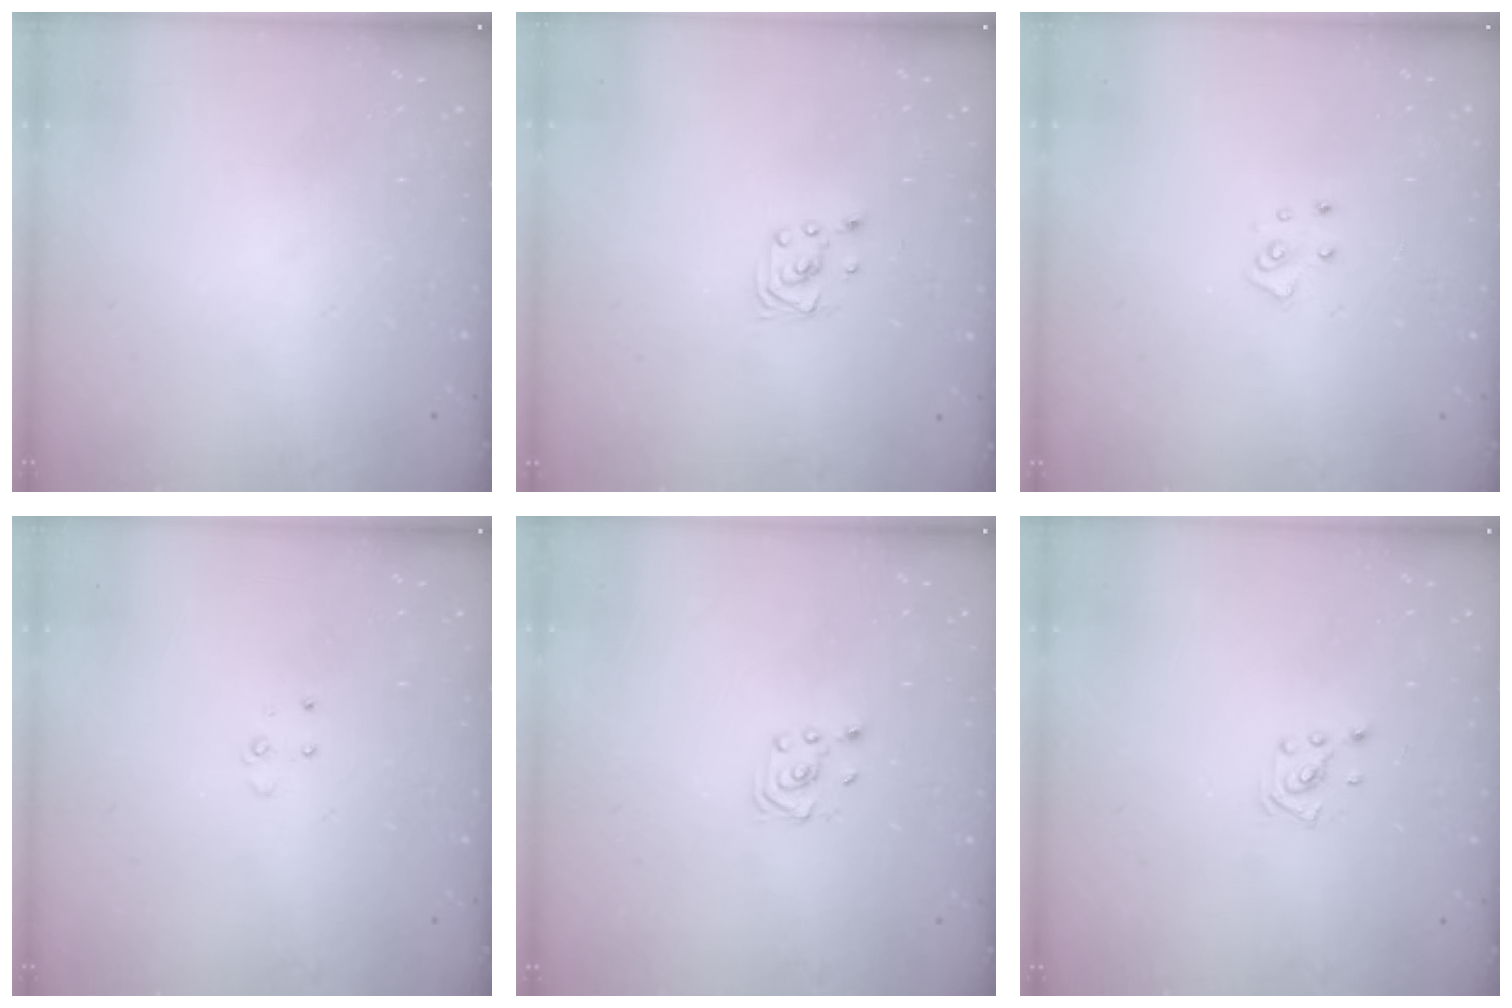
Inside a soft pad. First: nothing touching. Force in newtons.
{"total": 2.0, "press": 2.0, "slide": 0.1}
{"total": 4.0, "press": 4.0, "slide": 0.3}
{"total": 3.2, "press": 3.2, "slide": 0.4}
{"total": 1.9, "press": 1.8, "slide": 0.6}
{"total": 2.0, "press": 2.0, "slide": 0.6}